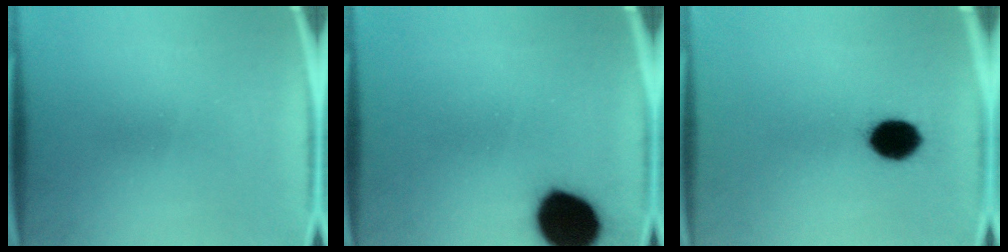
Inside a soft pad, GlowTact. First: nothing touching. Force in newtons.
{"total": 16.1}
{"total": 8.6}